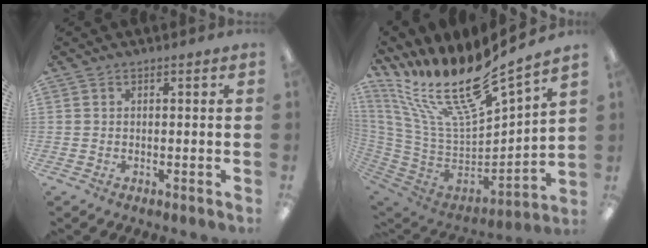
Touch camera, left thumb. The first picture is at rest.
{"total": 22.3, "force": [16.1, 5.0, 14.6], "torque": [-0.290, -0.124, 0.273]}